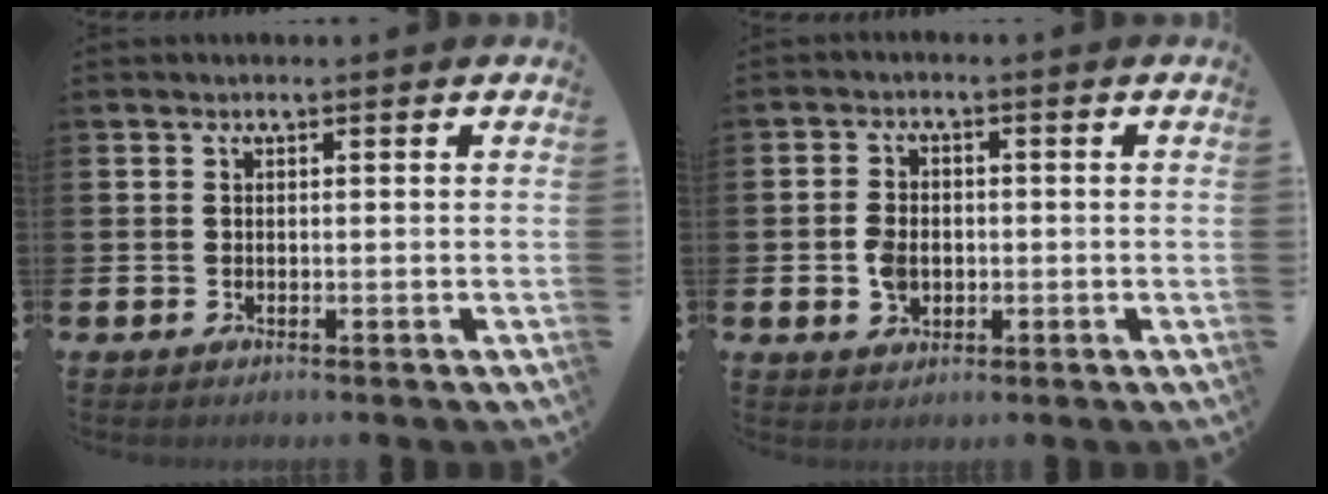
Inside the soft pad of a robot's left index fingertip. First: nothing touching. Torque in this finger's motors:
{"motor_torque": [0.96, -0.03, 0.46, 0.12]}